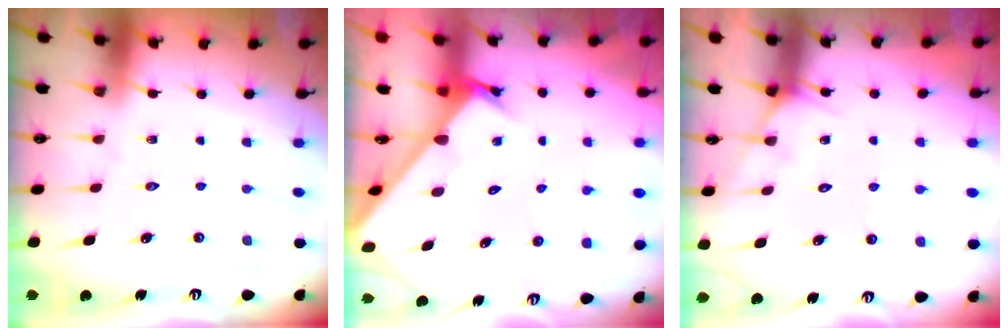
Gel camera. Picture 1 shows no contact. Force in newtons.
{"total": 2.7, "press": 2.7, "slide": 0.3}
{"total": 4.6, "press": 4.6, "slide": 0.3}